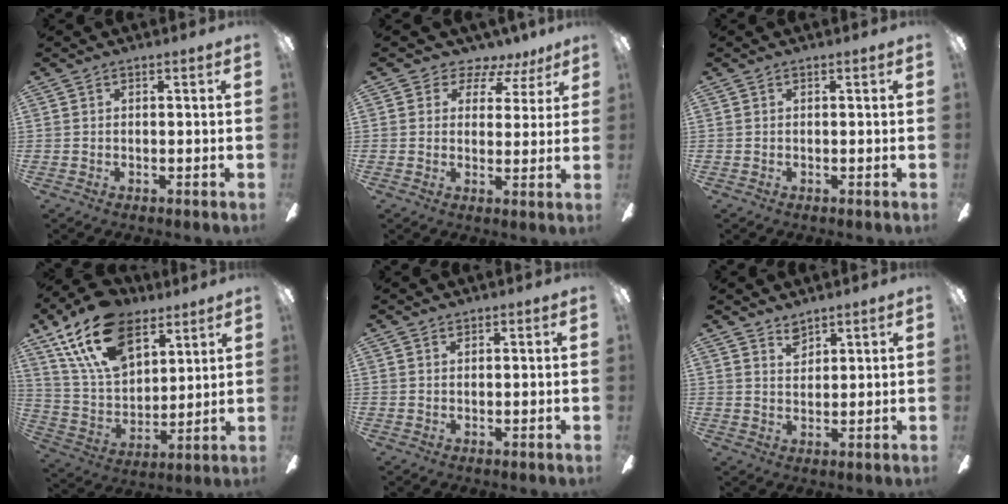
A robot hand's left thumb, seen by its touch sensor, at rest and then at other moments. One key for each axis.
{"total": 5.2, "fx": 4.0, "fy": 3.2, "fz": 0.9, "tx": -0.011, "ty": -0.035, "tz": 0.068}
{"total": 0.0}
{"total": 20.7, "fx": 12.8, "fy": 11.7, "fz": 11.3, "tx": -0.232, "ty": -0.052, "tz": 0.234}
{"total": 0.8, "fx": 0.7, "fy": 0.3, "fz": 0.2, "tx": -0.004, "ty": 0.000, "tz": 0.013}
{"total": 3.7, "fx": 3.2, "fy": 1.6, "fz": 0.9, "tx": -0.007, "ty": -0.017, "tz": 0.058}